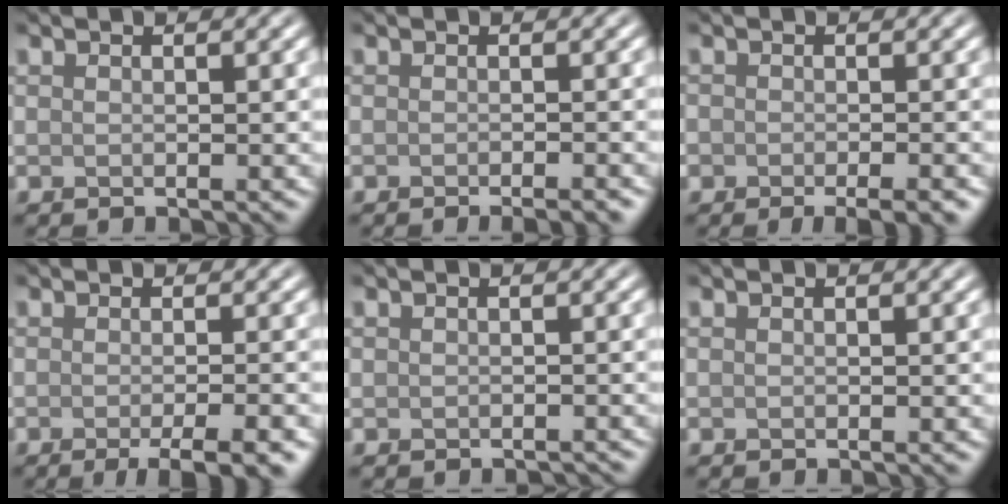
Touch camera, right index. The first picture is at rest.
{"total": 2.1, "force": [-1.3, 0.4, 1.5], "torque": [-0.010, -0.002, -0.016]}
{"total": 4.1, "force": [-2.5, 1.8, 2.8], "torque": [-0.031, -0.008, -0.024]}
{"total": 4.9, "force": [-2.4, 1.0, 4.1], "torque": [-0.048, -0.004, -0.030]}
{"total": 0.7, "force": [-0.6, 0.3, 0.0], "torque": [0.002, -0.007, -0.010]}
{"total": 0.0}